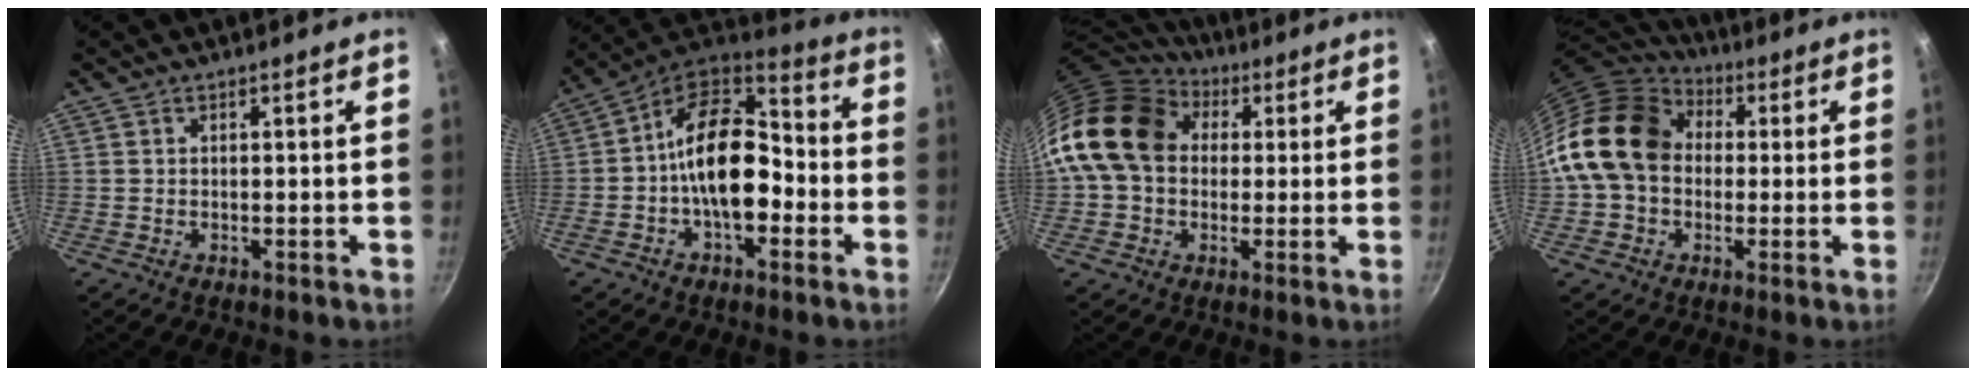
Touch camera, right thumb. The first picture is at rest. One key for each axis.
{"total": 16.8, "fx": -2.9, "fy": 9.9, "fz": 13.3, "tx": -0.187, "ty": 0.056, "tz": -0.066}
{"total": 17.5, "fx": 3.7, "fy": 13.6, "fz": 10.4, "tx": -0.165, "ty": 0.028, "tz": 0.052}
{"total": 17.4, "fx": 1.8, "fy": 13.5, "fz": 10.8, "tx": -0.172, "ty": 0.036, "tz": 0.021}